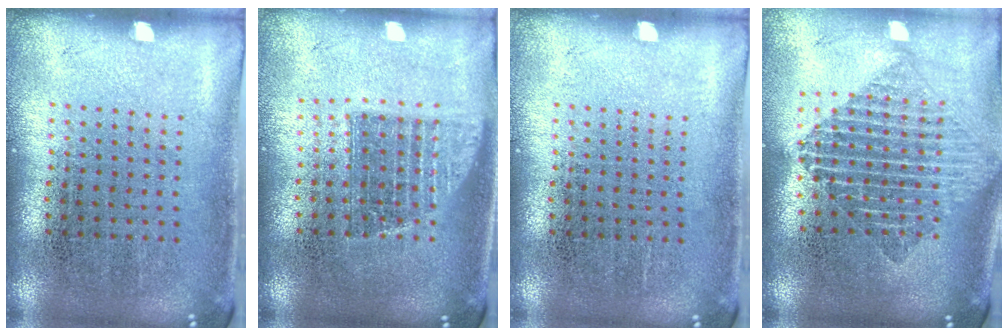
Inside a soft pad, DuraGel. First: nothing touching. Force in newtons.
{"total": 1.3, "press": 1.1, "slide": 0.7}
{"total": 0.0}
{"total": 1.9, "press": 1.6, "slide": 1.0}